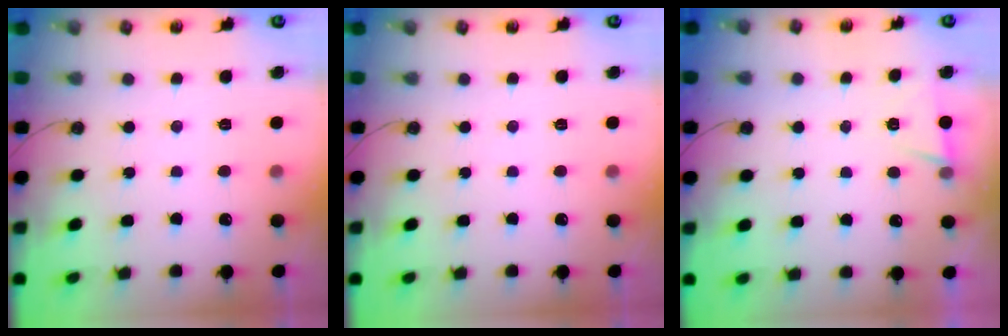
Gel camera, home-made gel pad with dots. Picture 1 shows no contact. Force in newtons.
{"total": 0.0}
{"total": 4.9, "press": 2.2, "slide": 4.4}